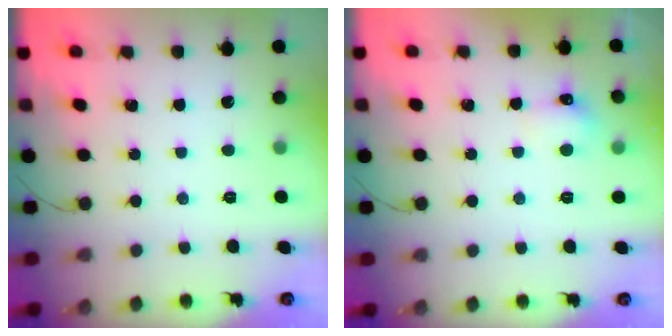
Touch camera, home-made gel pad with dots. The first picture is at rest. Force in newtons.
{"total": 5.6, "press": 5.4, "slide": 1.3}